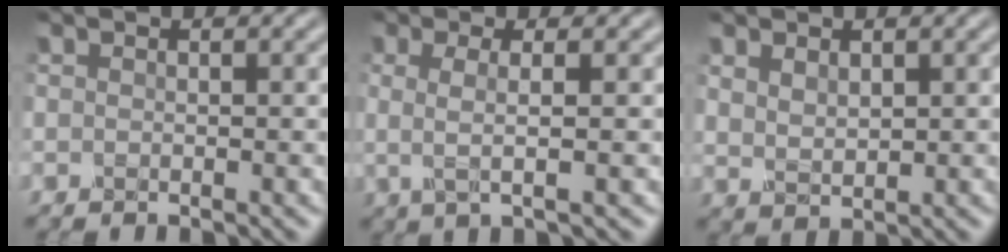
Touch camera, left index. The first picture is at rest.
{"total": 2.7, "force": [0.2, 0.7, 2.6], "torque": [-0.051, -0.004, 0.001]}
{"total": 1.9, "force": [1.0, 1.1, 1.2], "torque": [-0.029, -0.005, 0.027]}